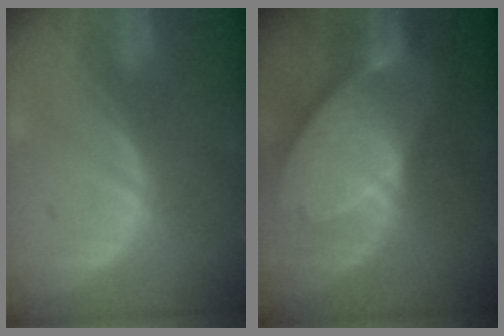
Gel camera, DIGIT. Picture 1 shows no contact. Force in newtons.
{"total": 10.2, "press": 8.9, "slide": 5.0}